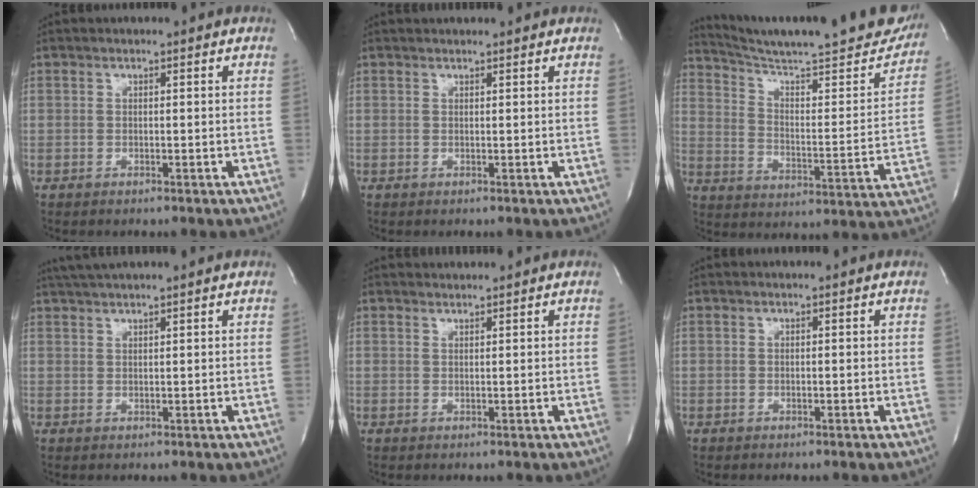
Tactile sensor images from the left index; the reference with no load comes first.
{"total": 3.1, "force": [3.0, 0.1, 0.7], "torque": [-0.016, 0.017, 0.038]}
{"total": 27.9, "force": [24.6, 3.4, 12.7], "torque": [-0.192, -0.066, 0.326]}
{"total": 5.7, "force": [5.0, -0.7, 2.6], "torque": [-0.043, 0.031, 0.082]}
{"total": 1.1, "force": [1.0, -0.3, -0.3], "torque": [-0.007, -0.001, 0.024]}
{"total": 0.0}